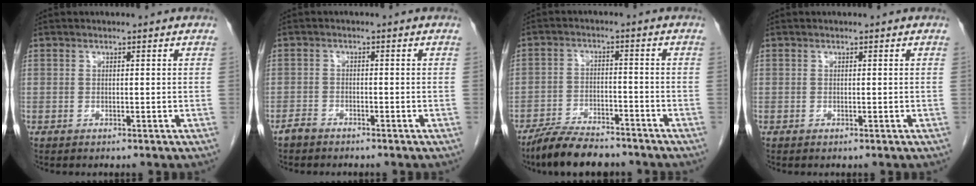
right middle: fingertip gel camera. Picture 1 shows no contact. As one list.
[{"total": 1.8, "force": [-1.6, 0.8, 0.4], "torque": [-0.014, 0.000, -0.030]}, {"total": 9.0, "force": [-7.8, 2.5, 3.8], "torque": [-0.068, -0.014, -0.134]}, {"total": 0.0}]